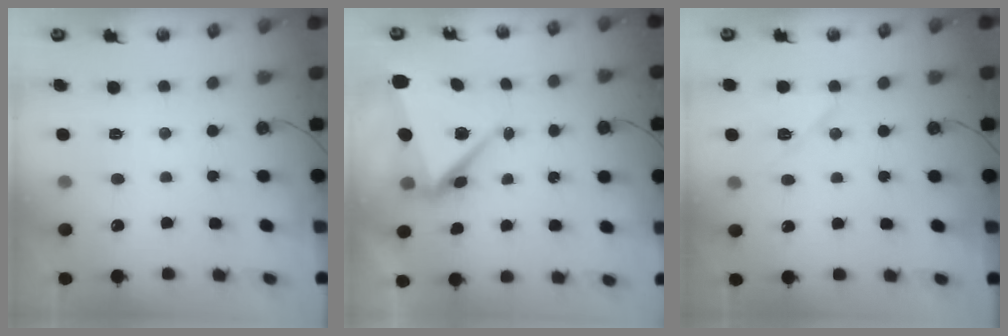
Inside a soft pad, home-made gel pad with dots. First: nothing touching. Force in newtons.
{"total": 9.3, "press": 8.9, "slide": 2.8}
{"total": 8.8, "press": 8.2, "slide": 3.2}